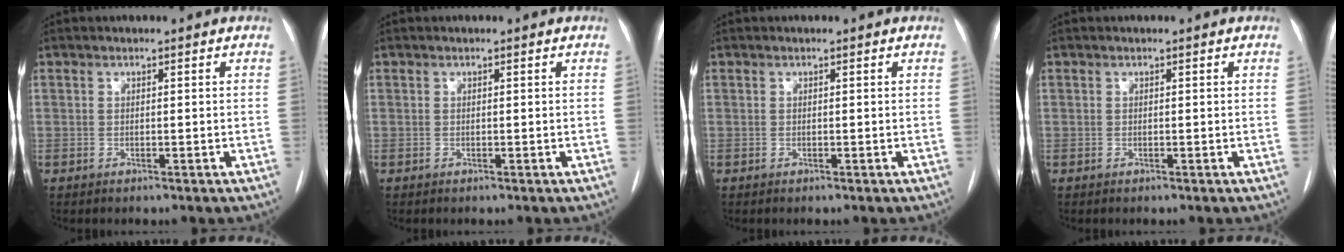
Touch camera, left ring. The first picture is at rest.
{"total": 0.0}
{"total": 0.0}
{"total": 0.0}